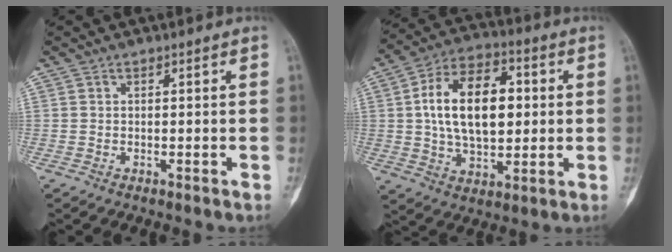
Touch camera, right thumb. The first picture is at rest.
{"total": 17.1, "force": [2.0, 10.1, 13.7], "torque": [-0.212, 0.011, 0.032]}